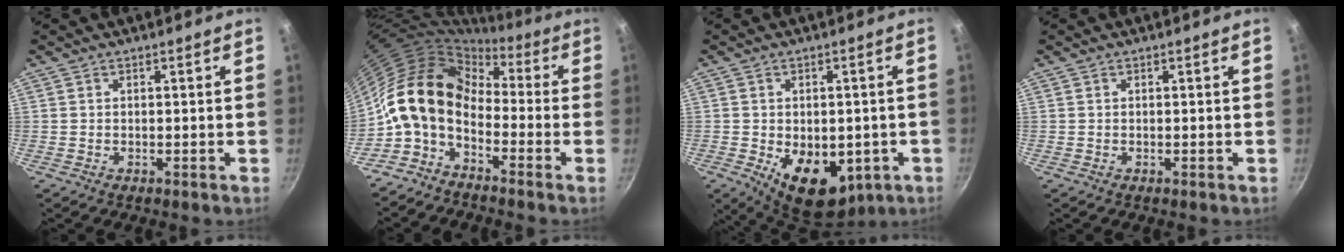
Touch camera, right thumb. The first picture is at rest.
{"total": 13.7, "force": [-2.7, 8.9, 10.0], "torque": [-0.165, 0.045, -0.071]}
{"total": 13.9, "force": [-3.8, 8.8, 10.0], "torque": [-0.106, -0.016, -0.034]}
{"total": 0.0}